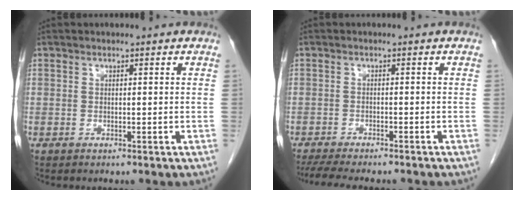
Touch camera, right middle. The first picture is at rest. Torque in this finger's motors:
{"motor_torque": [0.11, -0.10, 0.03, 0.04]}